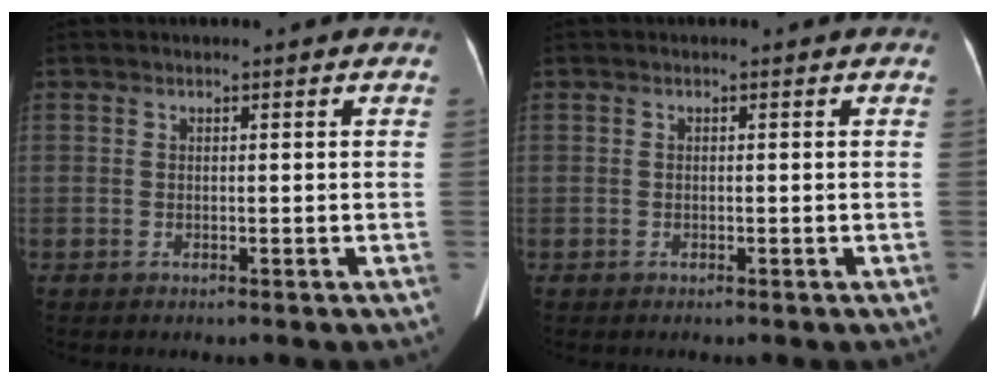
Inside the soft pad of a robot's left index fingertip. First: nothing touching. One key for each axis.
{"total": 0.0}